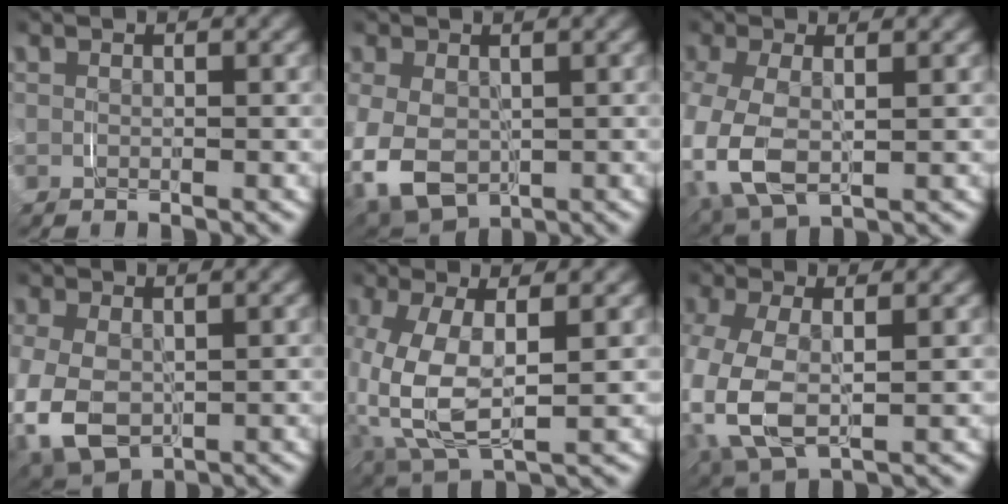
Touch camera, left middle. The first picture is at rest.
{"total": 10.2, "force": [-2.6, 8.6, 4.8], "torque": [-0.153, -0.052, -0.029]}
{"total": 7.9, "force": [-1.8, 5.7, 5.2], "torque": [-0.159, -0.033, -0.016]}
{"total": 8.5, "force": [-2.1, 7.0, 4.5], "torque": [-0.145, -0.044, -0.022]}
{"total": 8.4, "force": [-0.2, 5.0, 6.8], "torque": [-0.172, -0.022, 0.010]}
{"total": 8.6, "force": [-1.4, 5.9, 6.1], "torque": [-0.176, -0.029, -0.009]}